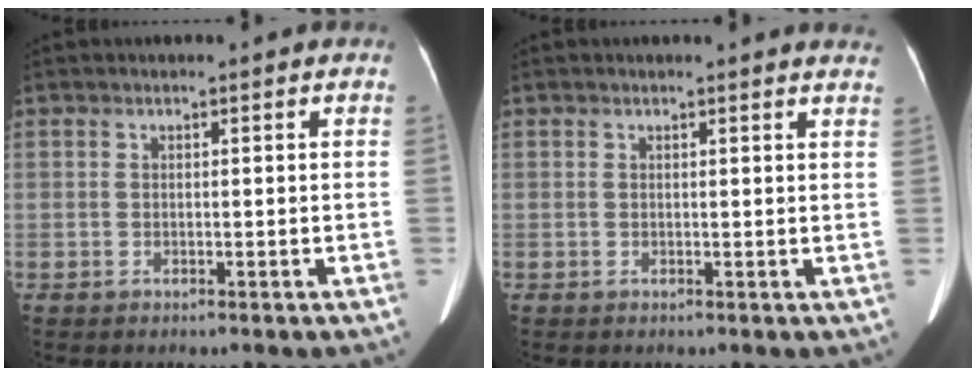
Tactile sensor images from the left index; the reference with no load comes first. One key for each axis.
{"total": 4.2, "fx": 4.2, "fy": 0.4, "fz": 0.7, "tx": -0.005, "ty": -0.011, "tz": 0.021}